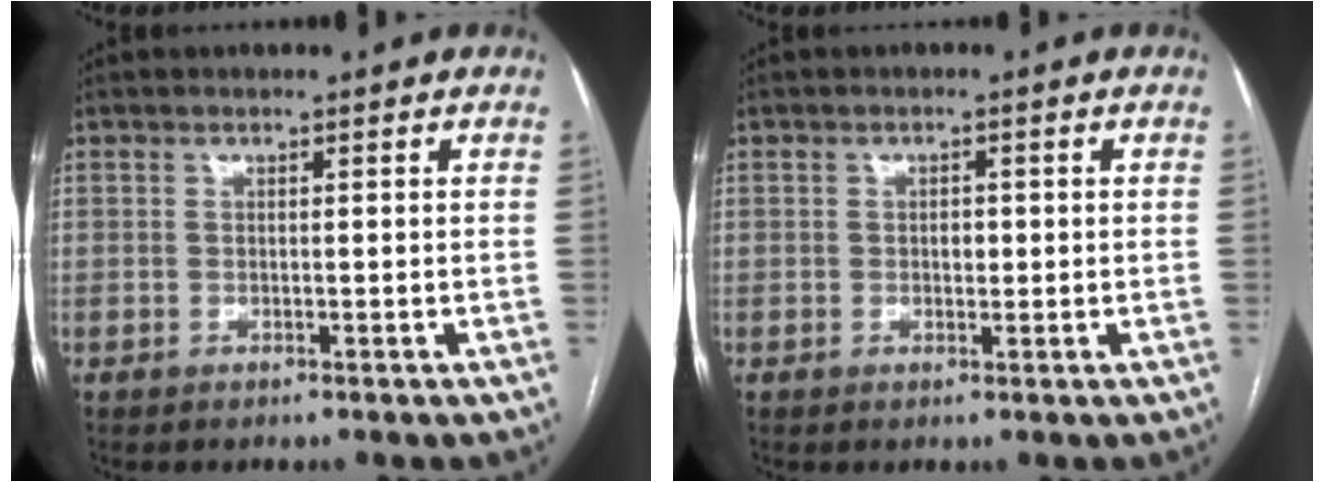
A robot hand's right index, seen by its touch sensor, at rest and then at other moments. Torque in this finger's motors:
{"motor_torque": [0.28, -0.07, 0.19, 0.03]}